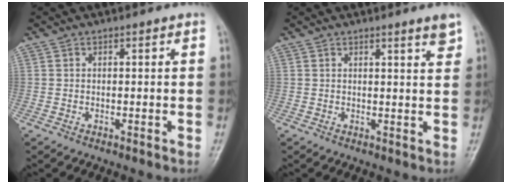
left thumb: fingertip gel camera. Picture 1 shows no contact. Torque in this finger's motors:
{"motor_torque": [-0.01, 0.03, -0.08, -0.19, 0.07]}